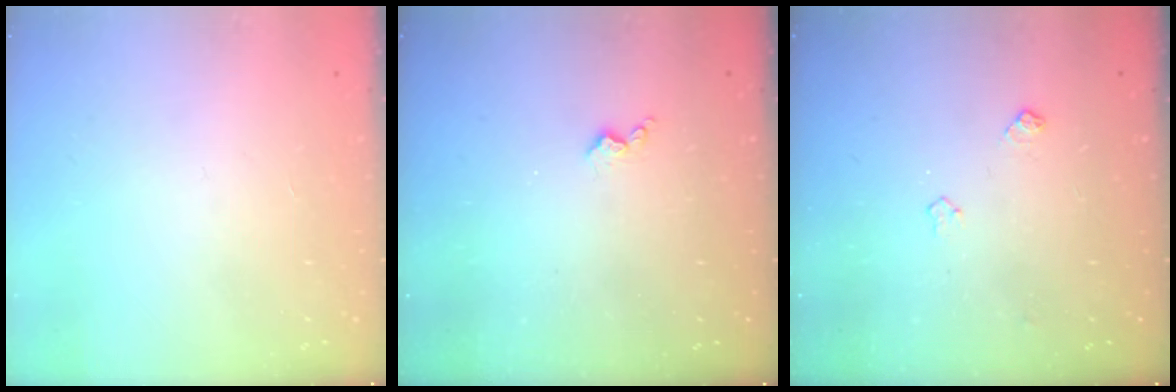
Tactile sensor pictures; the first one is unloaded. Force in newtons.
{"total": 4.0, "press": 4.0, "slide": 0.7}
{"total": 4.4, "press": 4.3, "slide": 0.8}